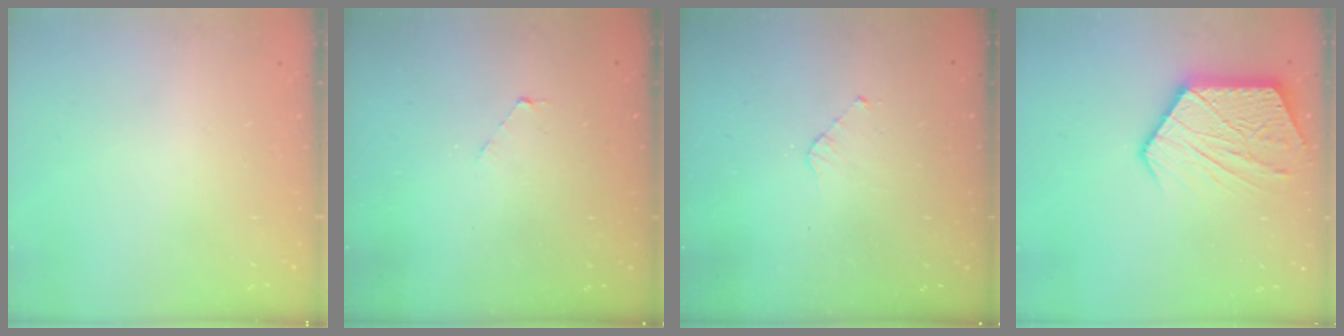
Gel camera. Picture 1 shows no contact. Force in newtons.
{"total": 2.8, "press": 2.8, "slide": 0.2}
{"total": 2.8, "press": 2.8, "slide": 0.2}
{"total": 14.5, "press": 14.5, "slide": 1.1}